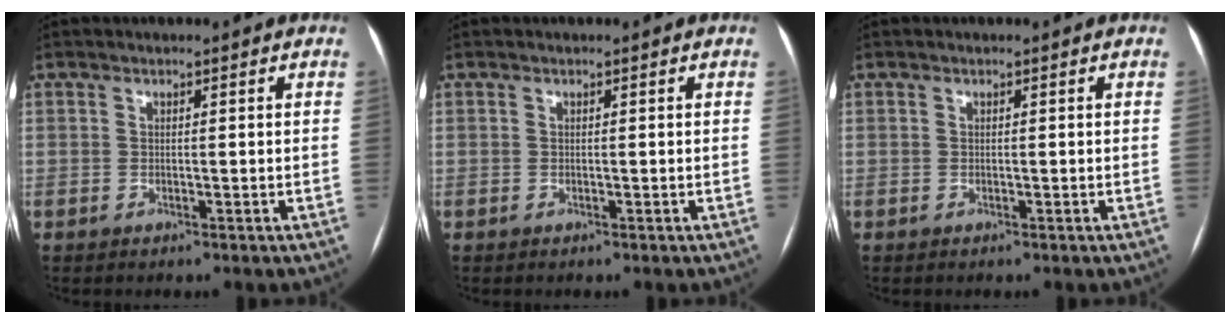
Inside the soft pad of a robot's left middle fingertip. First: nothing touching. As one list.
[{"total": 0.0}, {"total": 0.0}]